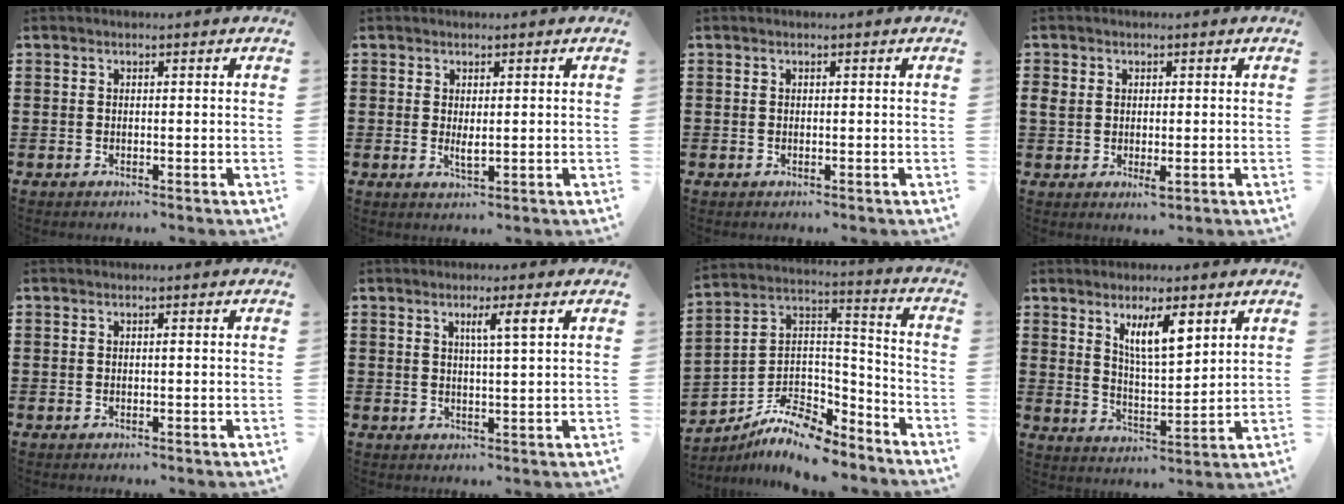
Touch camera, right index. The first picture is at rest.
{"total": 1.9, "force": [0.3, 0.4, 1.8], "torque": [-0.034, -0.002, 0.006]}
{"total": 0.0}
{"total": 3.0, "force": [0.1, 1.9, 2.3], "torque": [-0.060, -0.003, -0.001]}
{"total": 0.0}
{"total": 3.2, "force": [1.2, -0.1, 2.9], "torque": [-0.060, -0.002, 0.017]}
{"total": 9.4, "force": [-7.7, 3.6, 4.2], "torque": [-0.088, 0.018, -0.151]}
{"total": 7.0, "force": [3.8, 2.2, 5.4], "torque": [-0.109, 0.003, 0.063]}